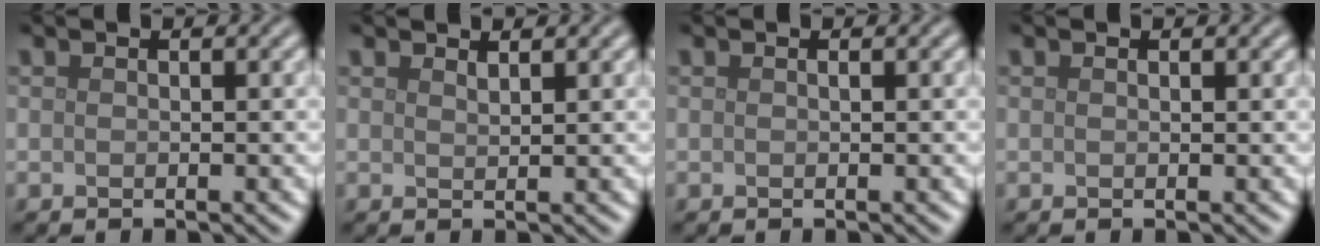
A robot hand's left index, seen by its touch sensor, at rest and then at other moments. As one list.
[{"total": 1.0, "force": [0.9, 0.1, 0.3], "torque": [-0.002, 0.002, 0.016]}, {"total": 0.0}, {"total": 0.0}]